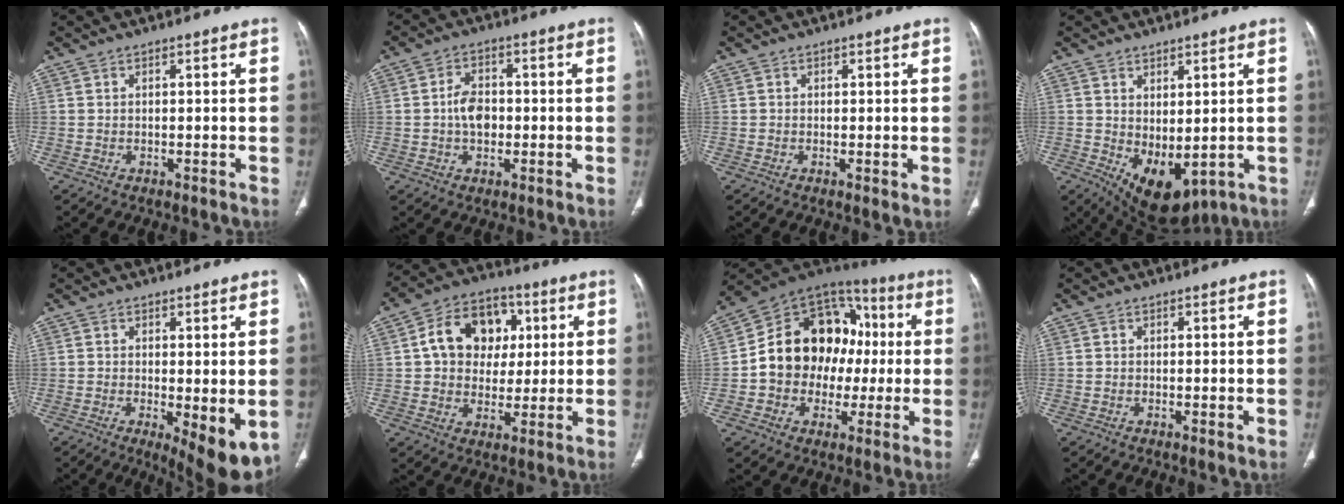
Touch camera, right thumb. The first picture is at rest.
{"total": 5.7, "force": [-0.4, 4.0, 4.0], "torque": [-0.058, 0.012, -0.011]}
{"total": 0.9, "force": [0.0, 0.3, 0.8], "torque": [-0.016, -0.005, -0.003]}
{"total": 9.1, "force": [-0.8, 4.9, 7.6], "torque": [-0.103, -0.009, 0.018]}
{"total": 8.9, "force": [-1.7, 3.1, 8.1], "torque": [-0.115, -0.025, -0.020]}
{"total": 14.0, "force": [2.8, 11.2, 8.0], "torque": [-0.092, 0.011, 0.041]}
{"total": 20.2, "force": [0.2, 15.9, 12.4], "torque": [-0.155, 0.049, 0.004]}
{"total": 0.6, "force": [0.0, 0.2, 0.6], "torque": [-0.013, -0.004, -0.003]}